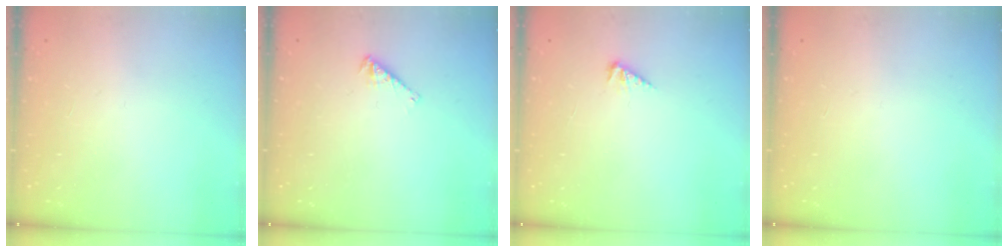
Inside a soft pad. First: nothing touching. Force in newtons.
{"total": 2.5, "press": 2.5, "slide": 0.4}
{"total": 2.6, "press": 2.6, "slide": 0.5}
{"total": 0.0}